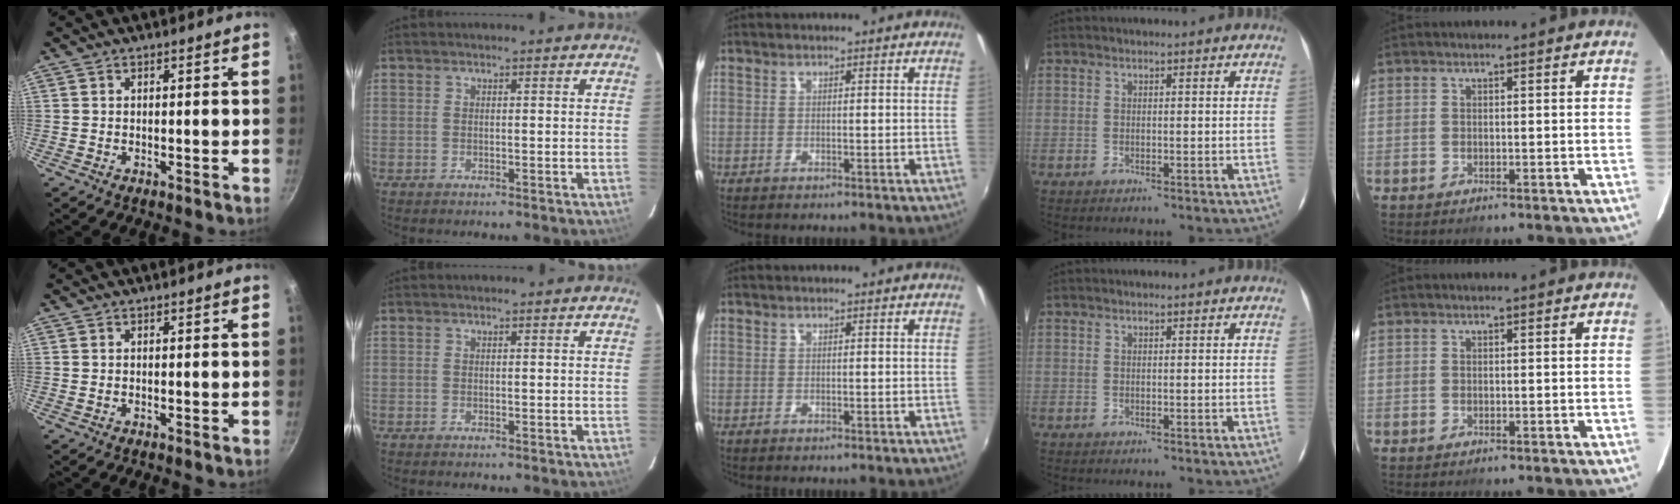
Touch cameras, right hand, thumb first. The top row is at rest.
{}